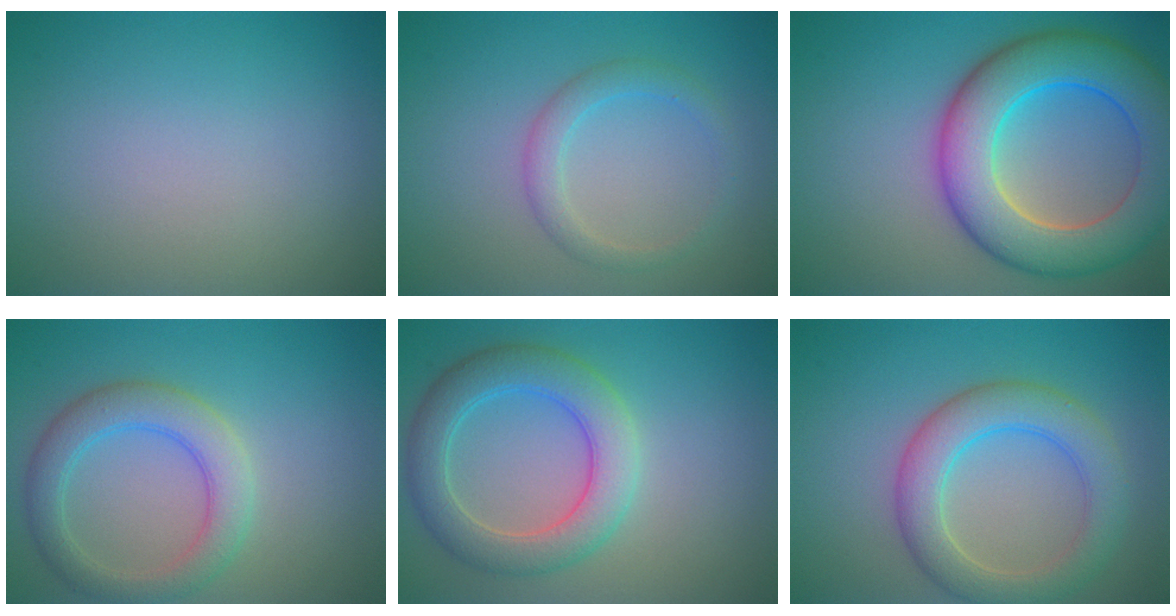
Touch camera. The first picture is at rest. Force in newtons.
{"total": 2.2, "press": 2.2, "slide": 0.1}
{"total": 10.3, "press": 10.3, "slide": 0.4}
{"total": 4.3, "press": 4.3, "slide": 0.2}
{"total": 5.6, "press": 5.5, "slide": 0.3}
{"total": 5.3, "press": 5.3, "slide": 0.3}